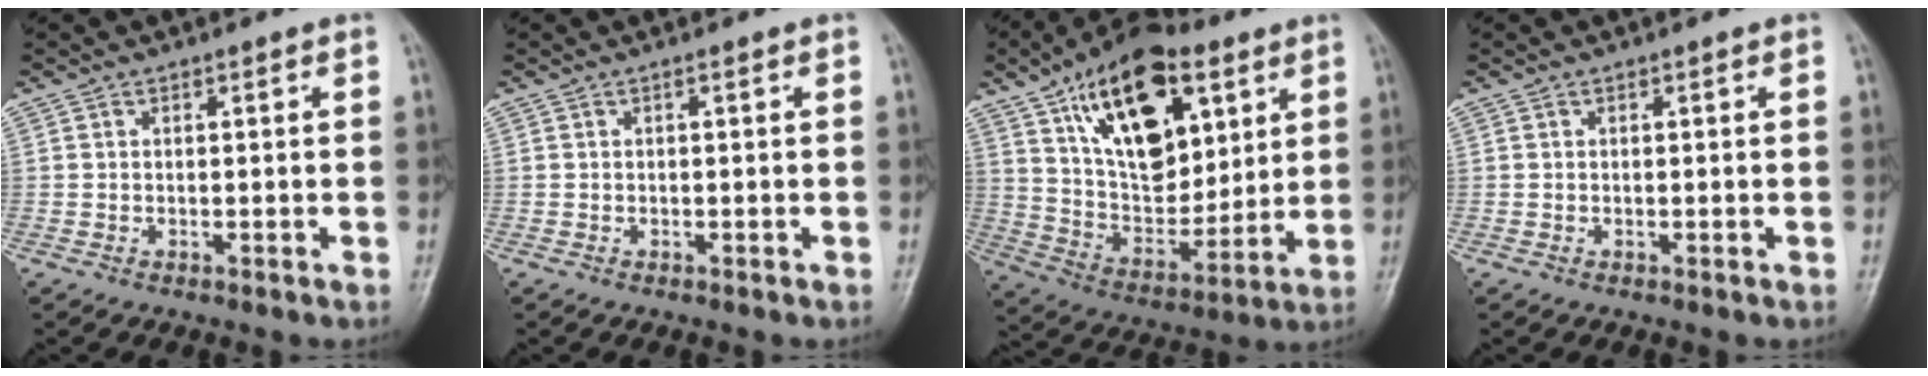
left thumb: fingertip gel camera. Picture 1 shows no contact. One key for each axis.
{"total": 0.0}
{"total": 22.8, "fx": 10.5, "fy": 12.8, "fz": 15.8, "tx": -0.213, "ty": -0.041, "tz": 0.180}
{"total": 0.0}